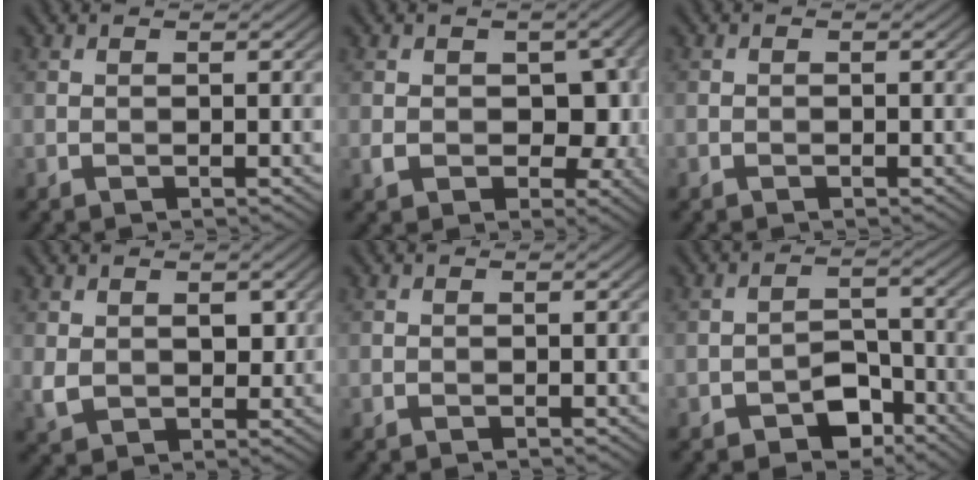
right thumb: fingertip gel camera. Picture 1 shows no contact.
{"total": 6.3, "force": [-0.3, 4.7, 4.3], "torque": [-0.069, -0.015, -0.001]}
{"total": 0.0}
{"total": 4.1, "force": [1.1, 3.1, 2.6], "torque": [-0.060, -0.008, 0.026]}
{"total": 0.0}
{"total": 4.9, "force": [-3.0, 2.9, 2.6], "torque": [-0.037, 0.005, -0.055]}